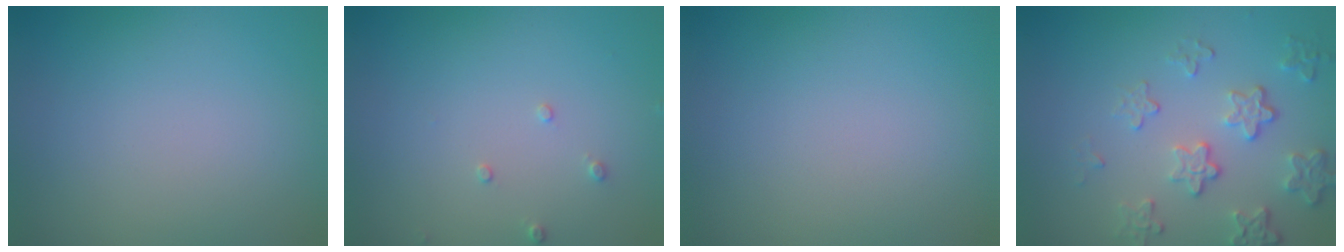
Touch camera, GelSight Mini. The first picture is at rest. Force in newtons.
{"total": 0.8, "press": 0.8, "slide": 0.2}
{"total": 0.0}
{"total": 4.2, "press": 3.2, "slide": 2.7}